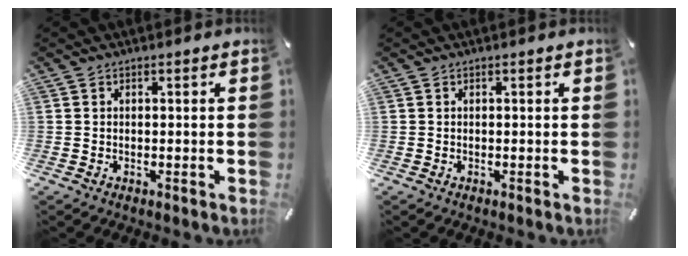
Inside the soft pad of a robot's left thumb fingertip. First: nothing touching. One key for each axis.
{"total": 0.0}